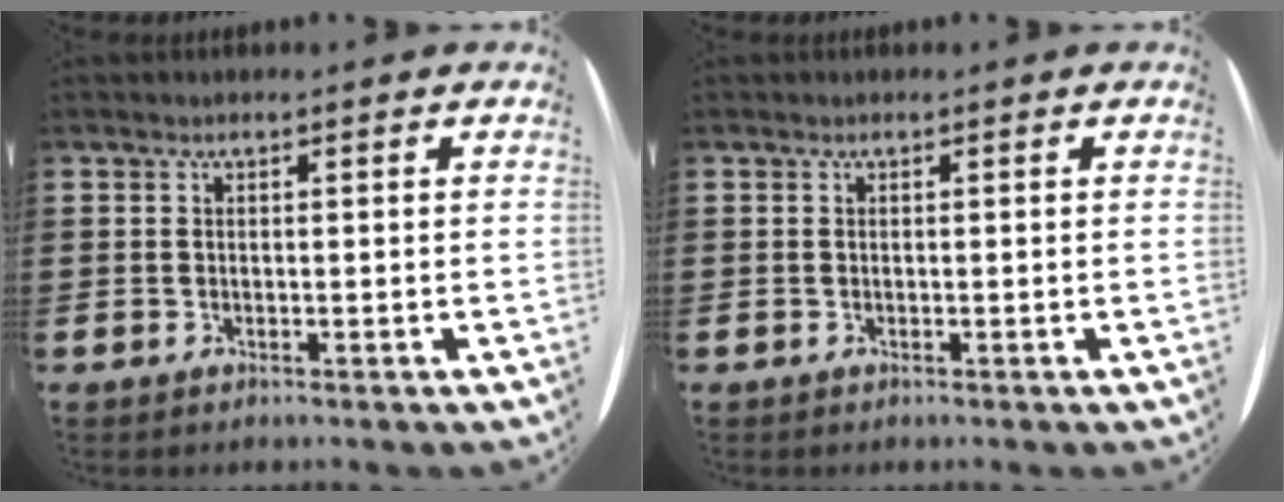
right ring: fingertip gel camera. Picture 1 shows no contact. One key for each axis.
{"total": 0.0}